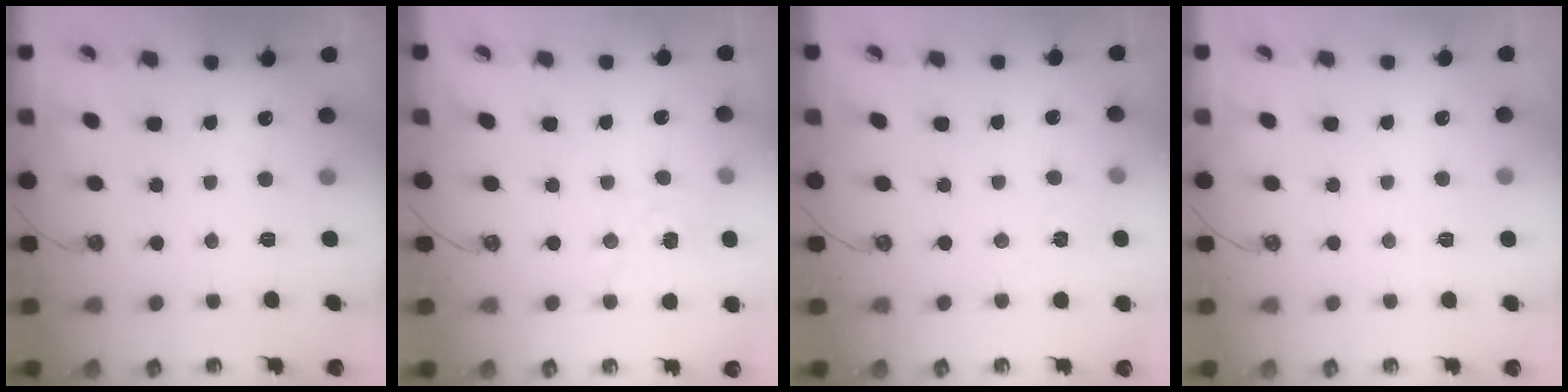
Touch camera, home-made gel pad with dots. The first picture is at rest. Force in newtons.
{"total": 2.6, "press": 2.6, "slide": 0.4}
{"total": 1.6, "press": 1.5, "slide": 0.3}
{"total": 3.2, "press": 3.2, "slide": 0.3}